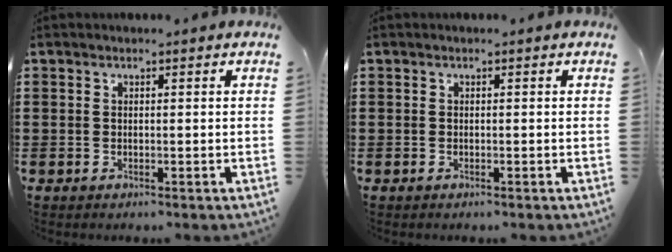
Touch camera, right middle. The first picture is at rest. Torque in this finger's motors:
{"motor_torque": [-0.14, 0.16, 0.00, 0.00]}